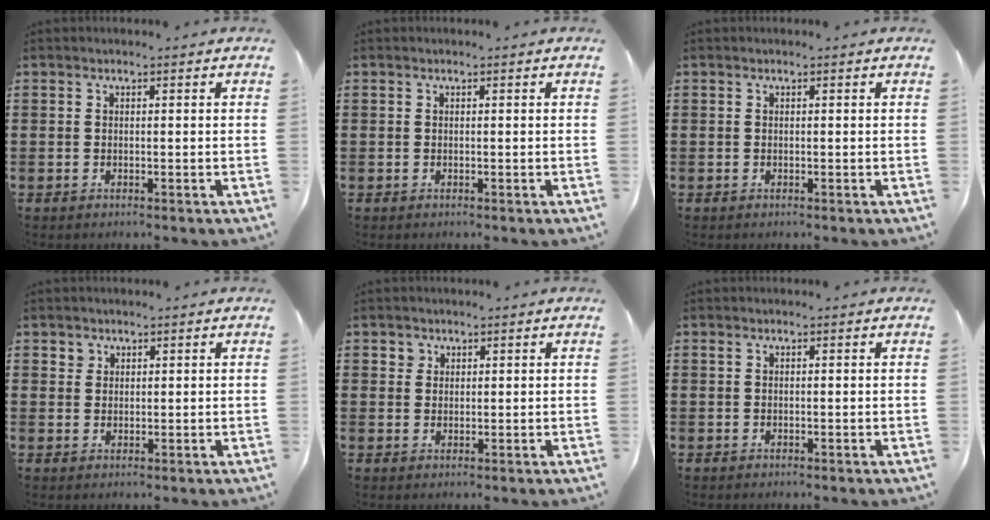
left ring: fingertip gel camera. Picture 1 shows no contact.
{"total": 0.0}
{"total": 0.0}
{"total": 1.5, "force": [1.1, 0.9, 0.0], "torque": [-0.003, 0.001, 0.023]}
{"total": 1.5, "force": [1.0, 1.1, 0.0], "torque": [-0.005, 0.002, 0.020]}
{"total": 0.0}